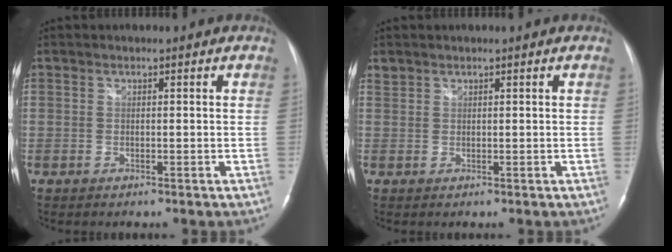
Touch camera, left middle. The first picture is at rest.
{"total": 0.9, "force": [0.8, 0.4, 0.0], "torque": [-0.002, 0.007, 0.018]}